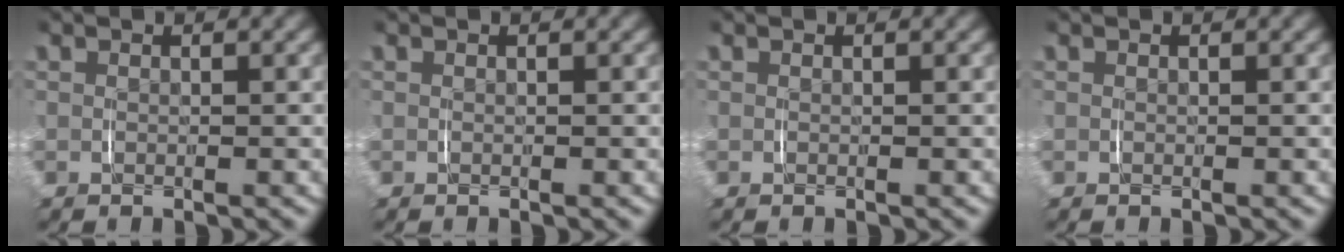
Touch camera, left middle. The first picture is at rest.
{"total": 0.0}
{"total": 0.0}
{"total": 0.0}